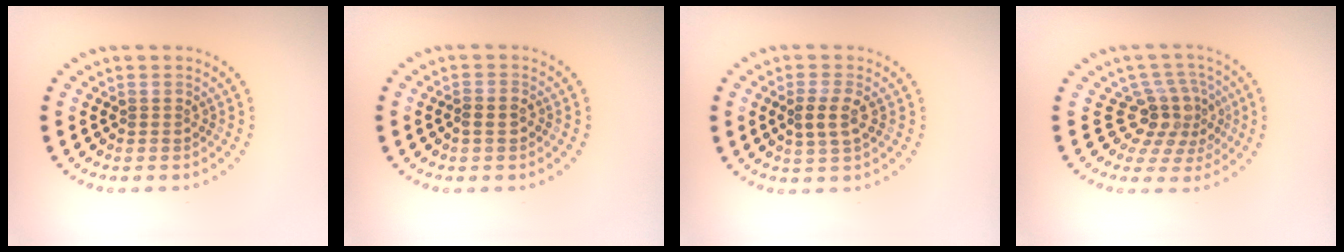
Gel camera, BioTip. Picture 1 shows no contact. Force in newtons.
{"total": 0.9, "press": 0.8, "slide": 0.3}
{"total": 2.4, "press": 2.2, "slide": 0.8}
{"total": 4.1, "press": 2.9, "slide": 2.9}